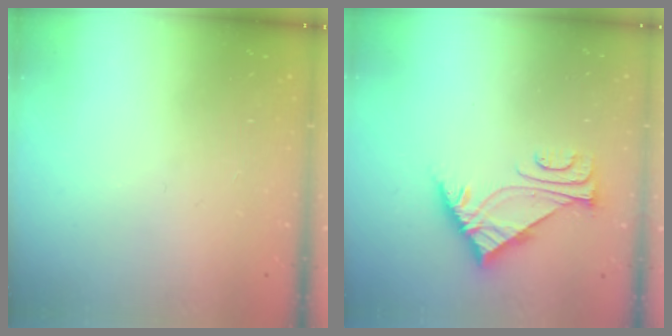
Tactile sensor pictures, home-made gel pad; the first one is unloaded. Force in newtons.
{"total": 6.0, "press": 5.9, "slide": 0.5}